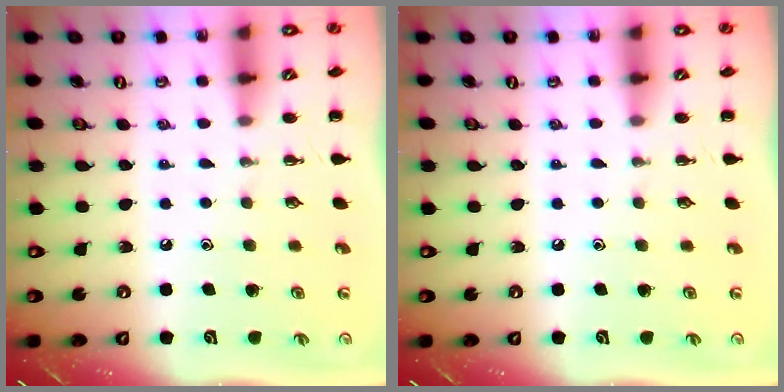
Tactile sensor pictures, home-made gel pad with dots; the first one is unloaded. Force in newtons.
{"total": 0.0}